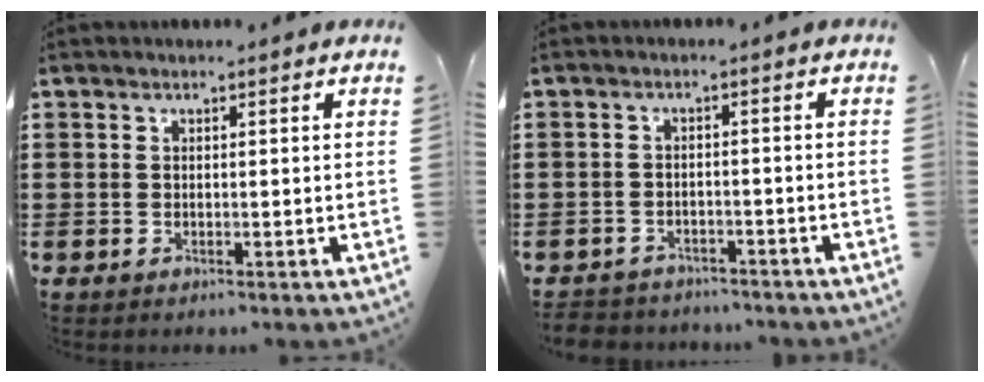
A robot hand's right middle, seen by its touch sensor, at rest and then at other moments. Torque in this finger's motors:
{"motor_torque": [0.04, -0.04, 0.00, 0.02]}